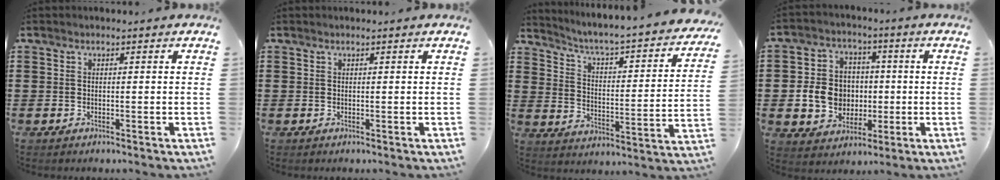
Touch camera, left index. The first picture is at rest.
{"total": 0.0}
{"total": 3.2, "force": [2.7, -0.2, 1.8], "torque": [-0.052, -0.040, 0.030]}
{"total": 8.2, "force": [-0.7, 7.4, 3.3], "torque": [-0.081, 0.015, -0.013]}